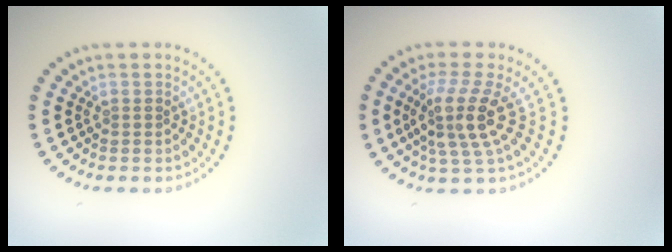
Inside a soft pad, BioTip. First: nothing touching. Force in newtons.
{"total": 4.2, "press": 3.2, "slide": 2.8}